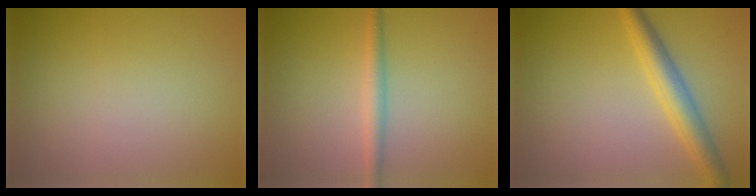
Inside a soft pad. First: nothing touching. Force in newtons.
{"total": 2.0, "press": 2.0, "slide": 0.0}
{"total": 3.8, "press": 3.8, "slide": 0.0}